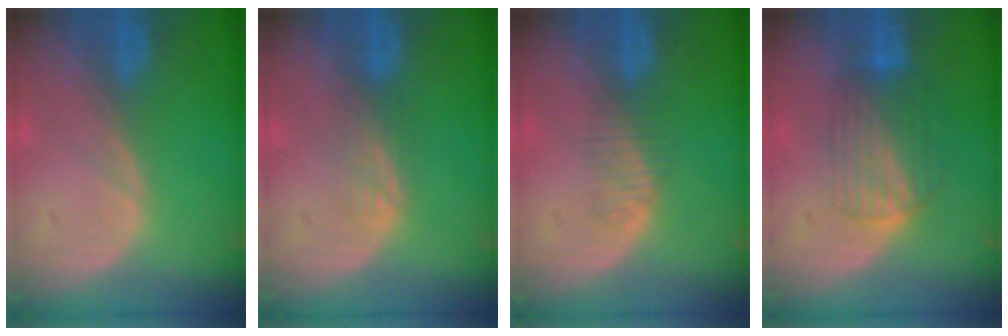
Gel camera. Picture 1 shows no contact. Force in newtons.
{"total": 2.4, "press": 2.3, "slide": 0.4}
{"total": 2.2, "press": 2.0, "slide": 0.9}
{"total": 6.7, "press": 6.1, "slide": 2.8}